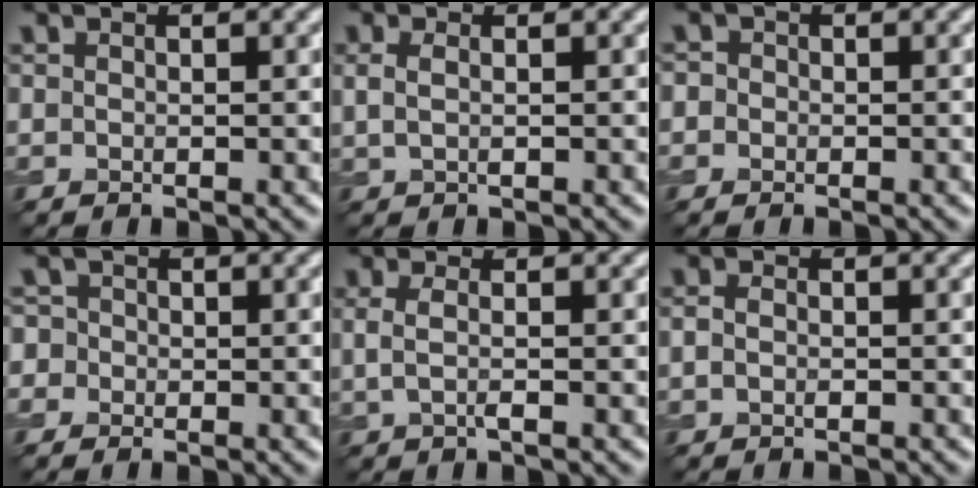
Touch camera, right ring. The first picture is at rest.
{"total": 0.9, "force": [0.3, 0.3, 0.8], "torque": [-0.020, 0.006, 0.005]}
{"total": 1.2, "force": [-0.5, 1.1, 0.2], "torque": [0.006, 0.007, -0.018]}
{"total": 2.2, "force": [-0.4, 2.1, 0.4], "torque": [0.005, 0.022, -0.034]}
{"total": 1.4, "force": [0.1, 0.3, 1.3], "torque": [-0.031, 0.004, 0.001]}
{"total": 0.9, "force": [-0.3, 0.6, 0.6], "torque": [-0.013, 0.006, -0.009]}